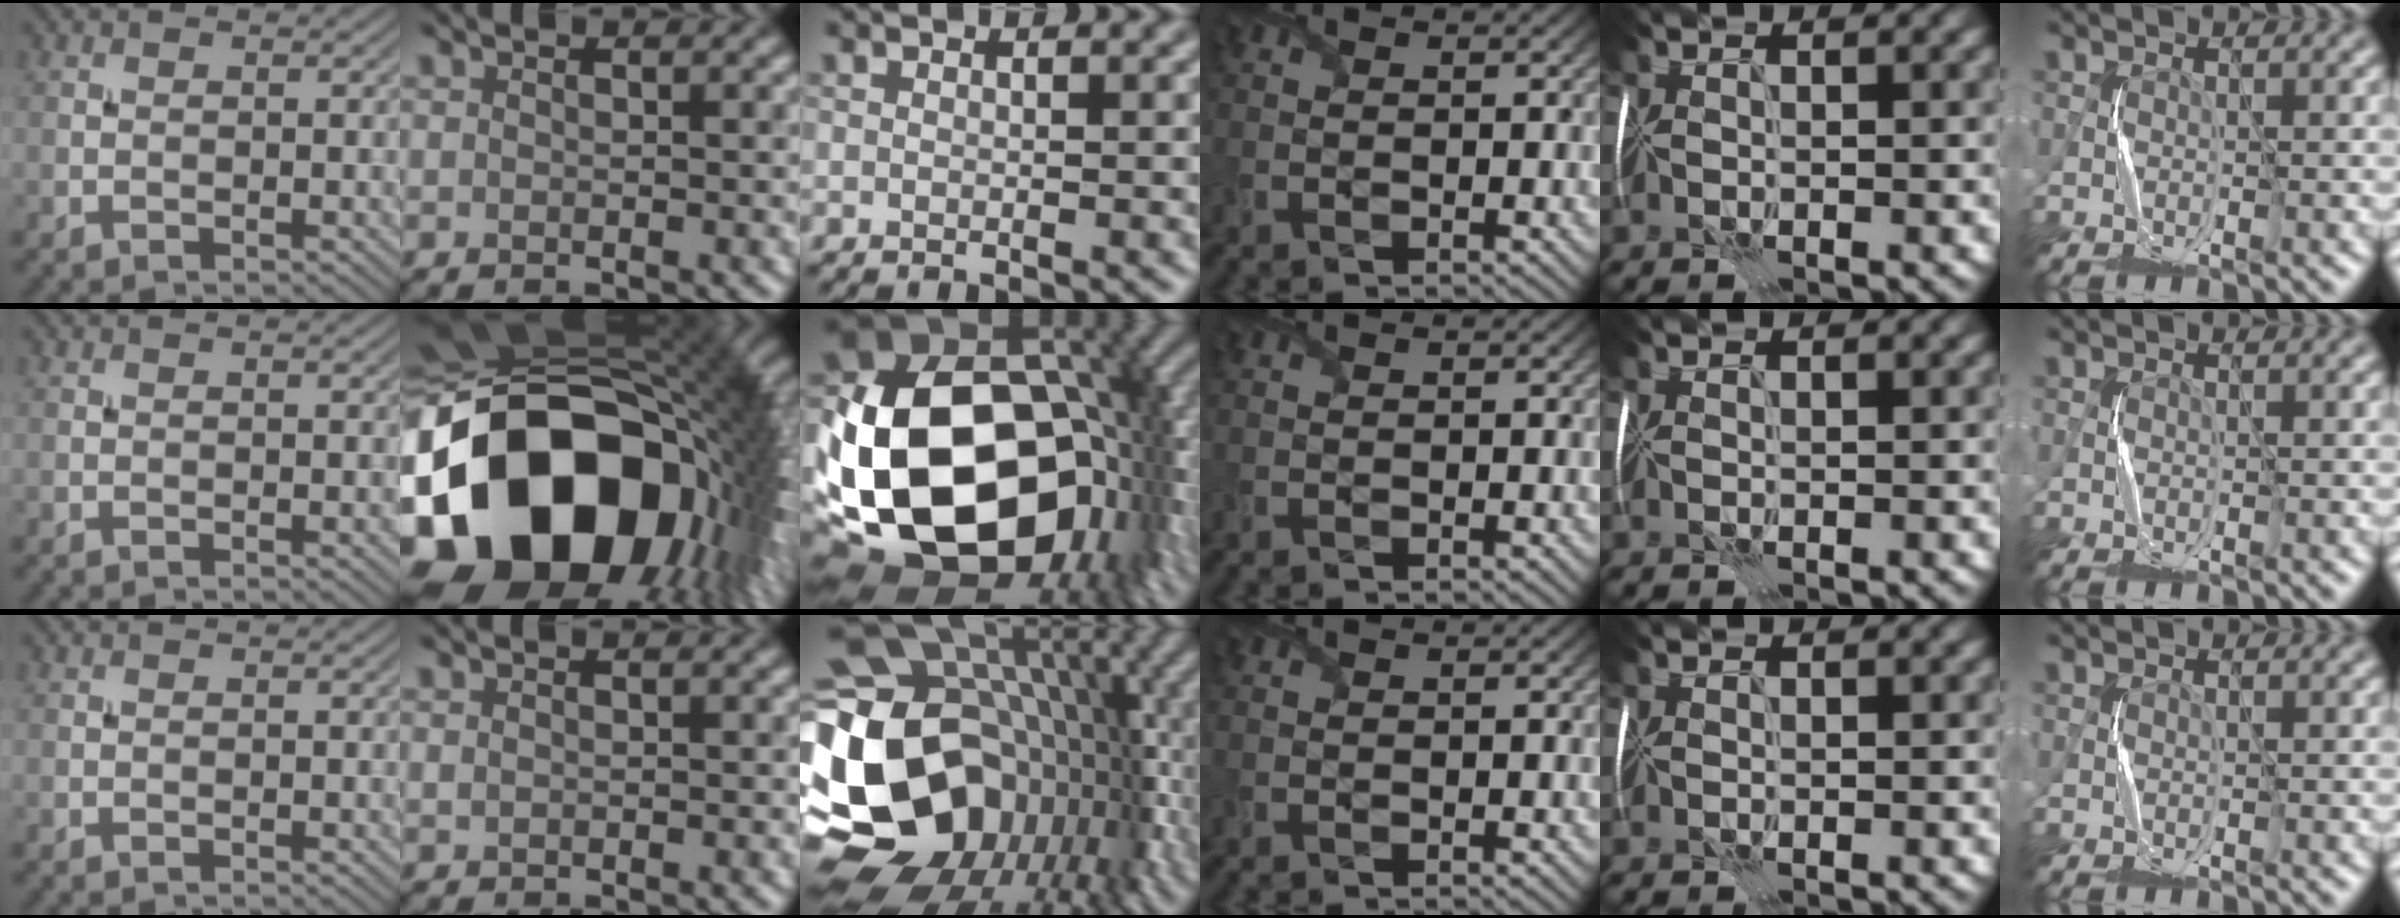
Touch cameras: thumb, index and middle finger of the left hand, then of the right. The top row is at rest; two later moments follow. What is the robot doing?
{"motion": "fold", "object": "shipping label"}